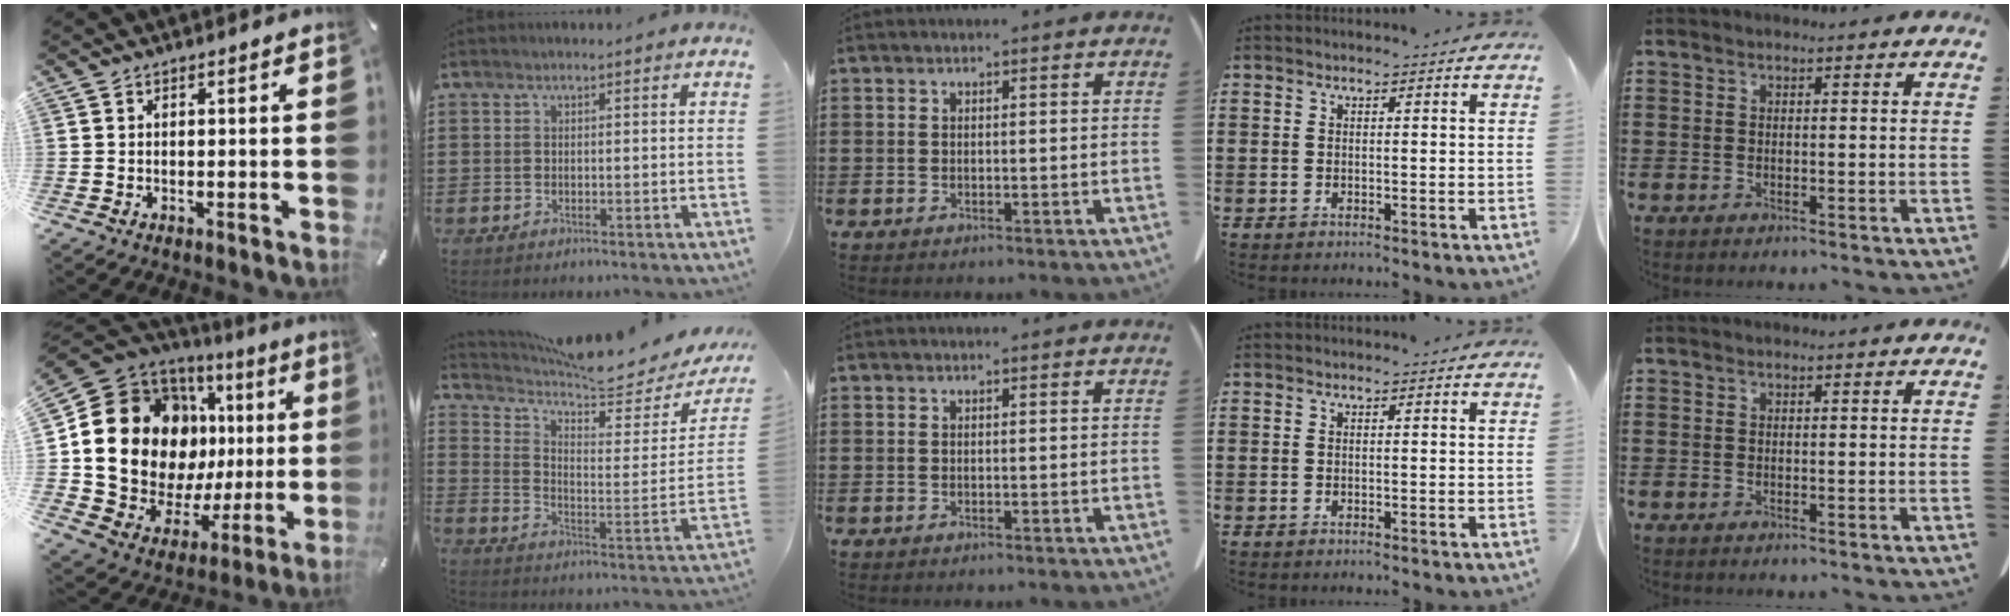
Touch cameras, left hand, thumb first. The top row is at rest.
{"thumb": {"total": 21.9, "force": [5.2, 16.5, 13.4], "torque": [-0.244, -0.052, 0.124]}, "index": {"total": 6.2, "force": [5.8, 0.9, 2.1], "torque": [-0.059, -0.053, 0.093]}}